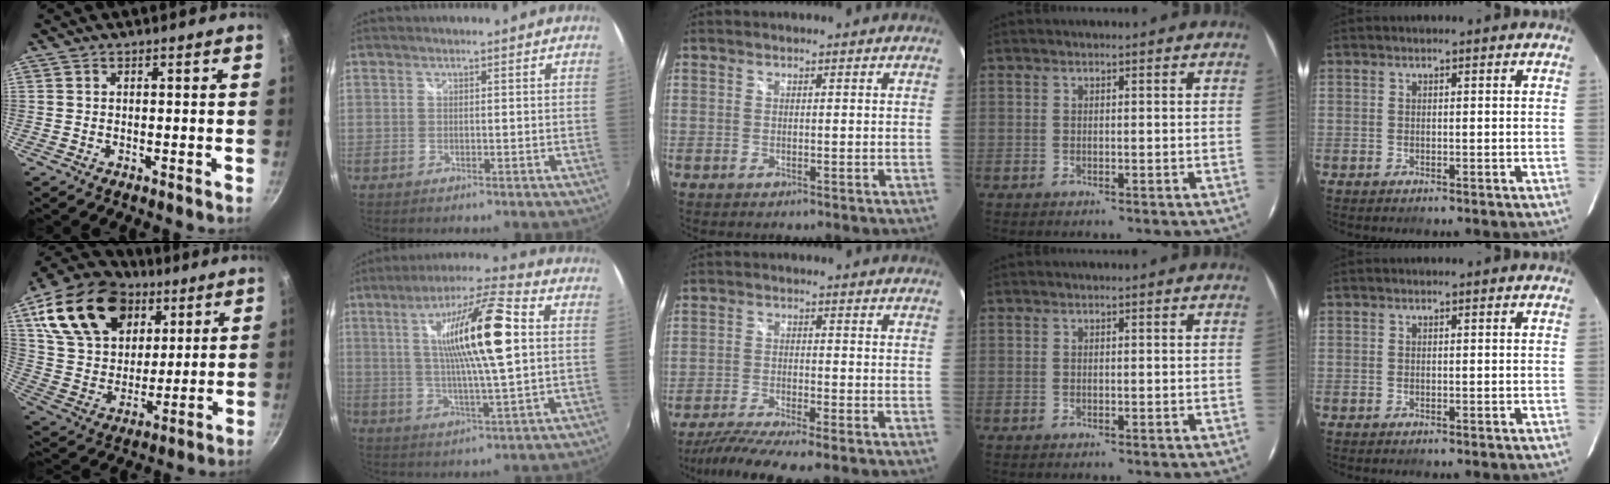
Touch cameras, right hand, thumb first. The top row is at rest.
{"thumb": {"total": 24.5, "force": [11.1, 16.7, 14.2], "torque": [-0.224, -0.023, 0.203]}, "index": {"total": 16.8, "force": [3.0, 2.2, 16.4], "torque": [-0.293, 0.012, 0.049]}, "middle": {"total": 9.0, "force": [-7.5, 0.4, 5.0], "torque": [-0.115, -0.027, -0.128]}}